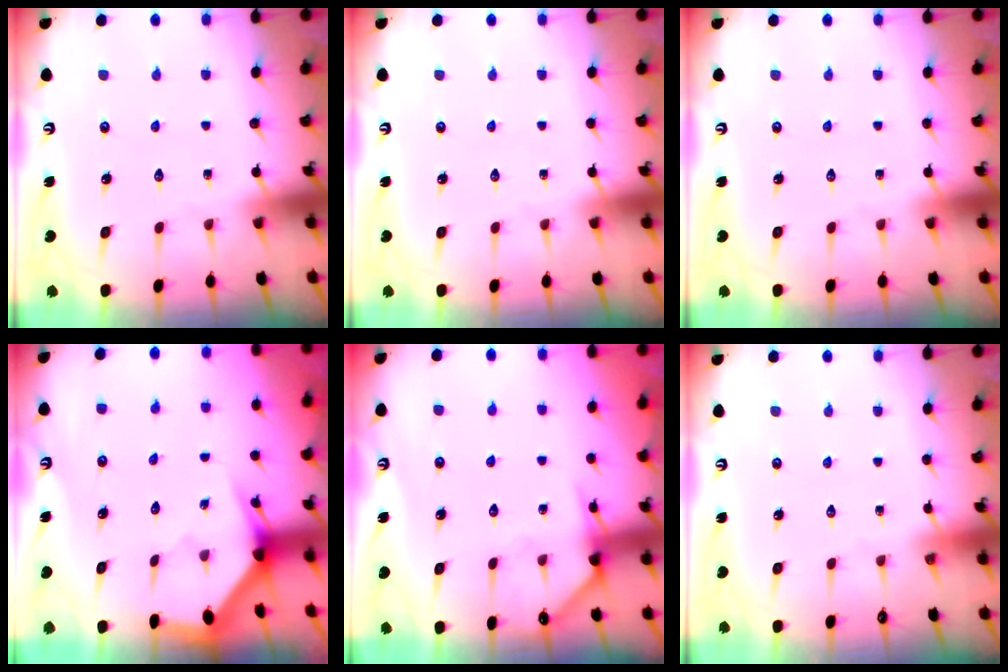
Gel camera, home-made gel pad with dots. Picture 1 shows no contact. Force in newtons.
{"total": 0.0}
{"total": 0.0}
{"total": 3.2, "press": 3.2, "slide": 0.1}
{"total": 5.1, "press": 5.1, "slide": 0.4}
{"total": 0.0}